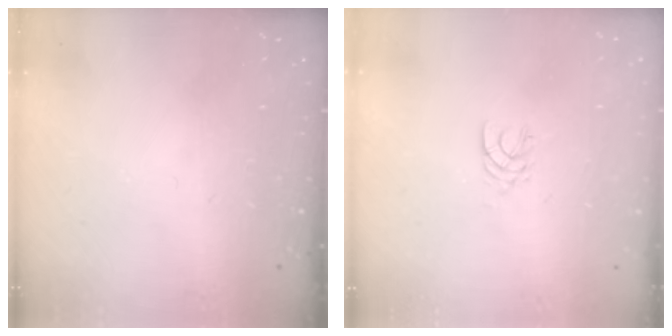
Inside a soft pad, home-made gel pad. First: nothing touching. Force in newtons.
{"total": 2.5, "press": 2.5, "slide": 0.4}